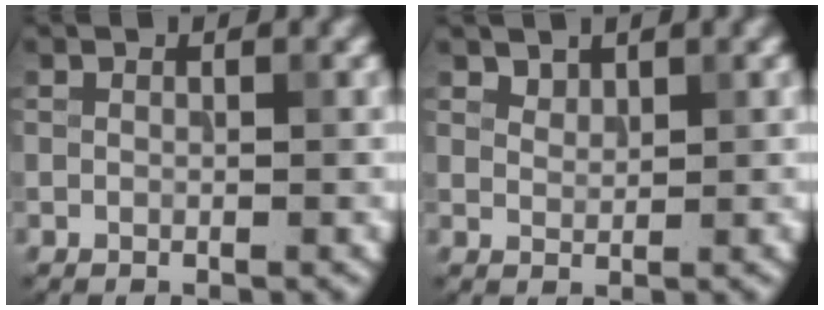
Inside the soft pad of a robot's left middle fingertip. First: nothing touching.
{"total": 1.3, "force": [1.1, 0.5, 0.2], "torque": [-0.007, -0.004, 0.026]}